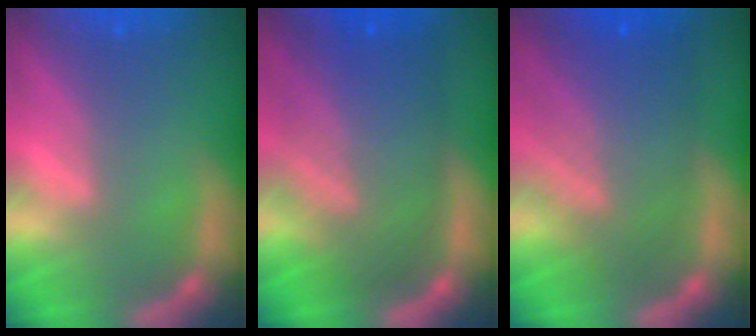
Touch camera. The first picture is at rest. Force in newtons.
{"total": 10.0}
{"total": 8.5}